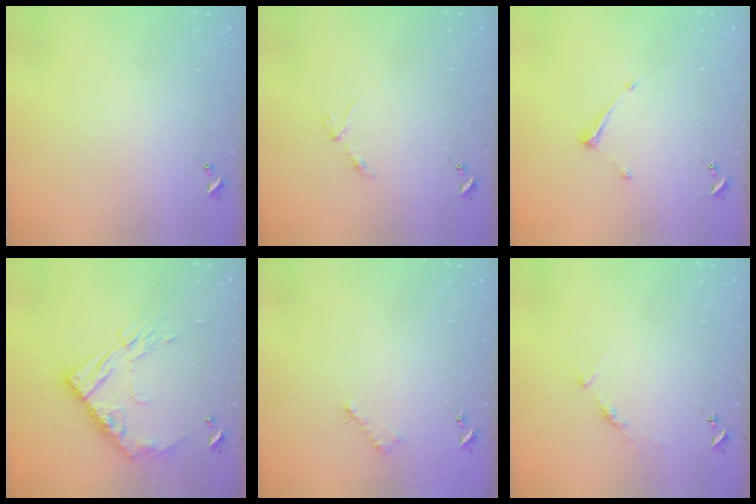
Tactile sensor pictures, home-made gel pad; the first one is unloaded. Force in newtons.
{"total": 2.9, "press": 2.8, "slide": 0.4}
{"total": 6.6, "press": 6.6, "slide": 0.3}
{"total": 14.5, "press": 14.5, "slide": 1.1}
{"total": 2.6, "press": 2.5, "slide": 0.3}
{"total": 4.9, "press": 4.8, "slide": 0.6}